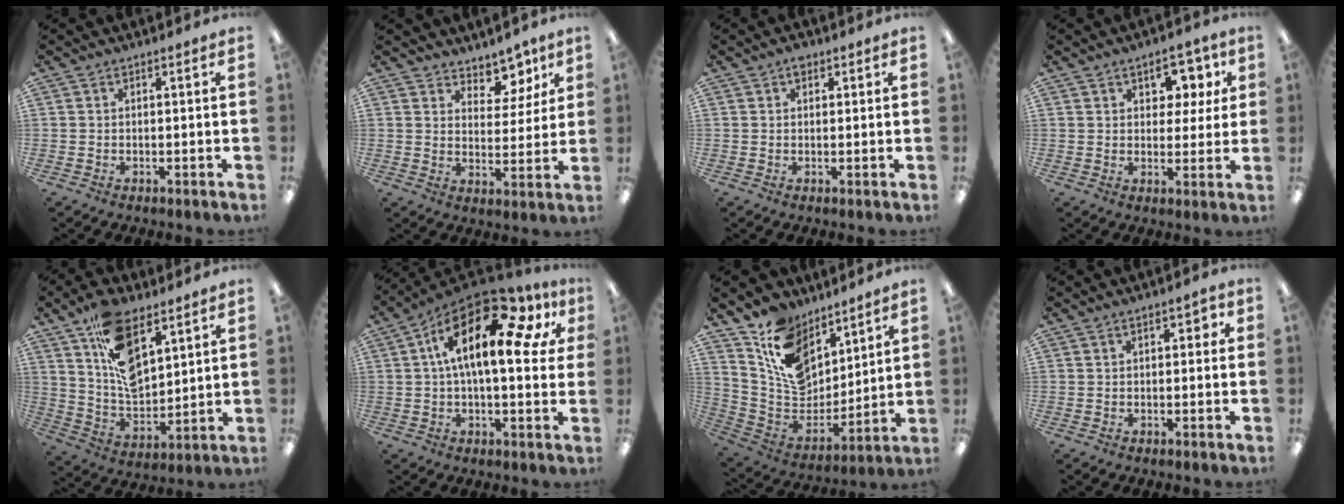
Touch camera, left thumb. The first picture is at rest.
{"total": 8.1, "force": [6.8, 4.1, 1.8], "torque": [-0.018, -0.054, 0.122]}
{"total": 2.2, "force": [1.3, 1.4, 1.2], "torque": [-0.009, -0.003, 0.020]}
{"total": 8.0, "force": [4.1, 5.5, 4.1], "torque": [-0.042, -0.009, 0.066]}
{"total": 15.0, "force": [9.1, 7.6, 9.1], "torque": [-0.157, -0.042, 0.167]}
{"total": 20.3, "force": [7.7, 7.6, 17.2], "torque": [-0.300, -0.024, 0.120]}
{"total": 14.0, "force": [8.9, 9.1, 5.8], "torque": [-0.121, -0.056, 0.177]}
{"total": 2.9, "force": [0.6, 1.6, 2.3], "torque": [-0.030, 0.002, 0.006]}